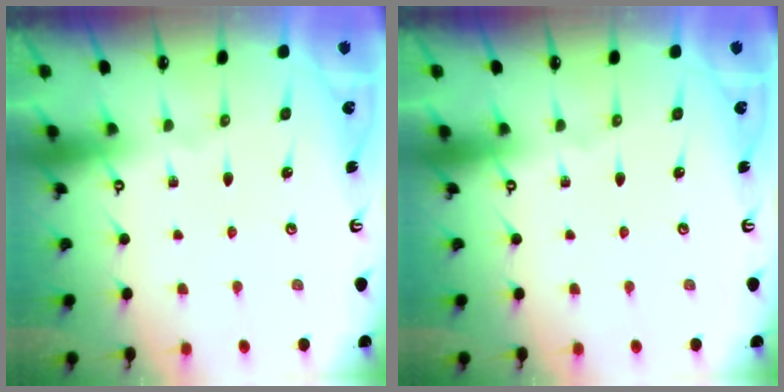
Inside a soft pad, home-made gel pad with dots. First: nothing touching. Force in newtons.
{"total": 0.0}